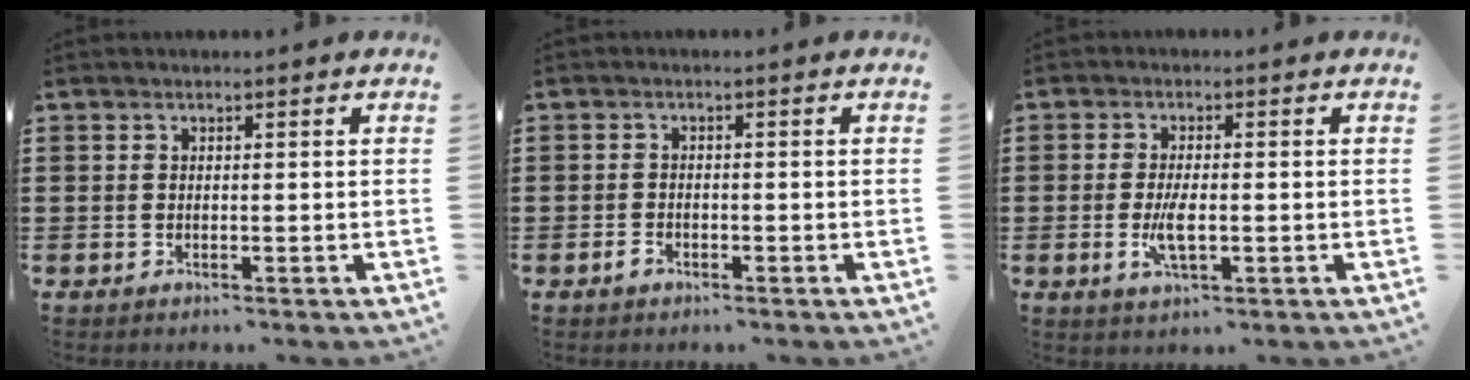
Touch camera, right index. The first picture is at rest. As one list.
[{"total": 1.3, "force": [-0.8, 0.7, 0.7], "torque": [-0.015, -0.002, -0.016]}, {"total": 4.5, "force": [-0.8, 1.5, 4.2], "torque": [-0.093, -0.007, -0.019]}]